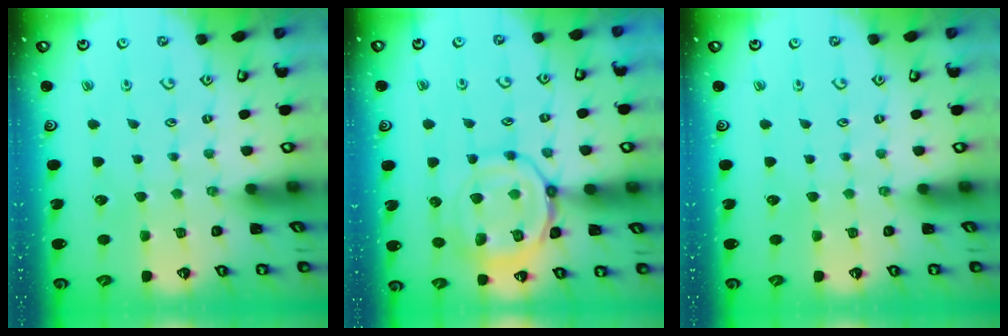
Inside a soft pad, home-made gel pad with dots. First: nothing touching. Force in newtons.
{"total": 15.7, "press": 15.6, "slide": 1.5}
{"total": 0.0}